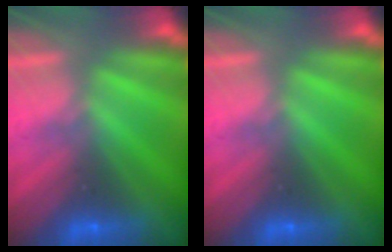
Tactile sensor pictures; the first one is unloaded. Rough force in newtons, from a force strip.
{"total": 0.0}